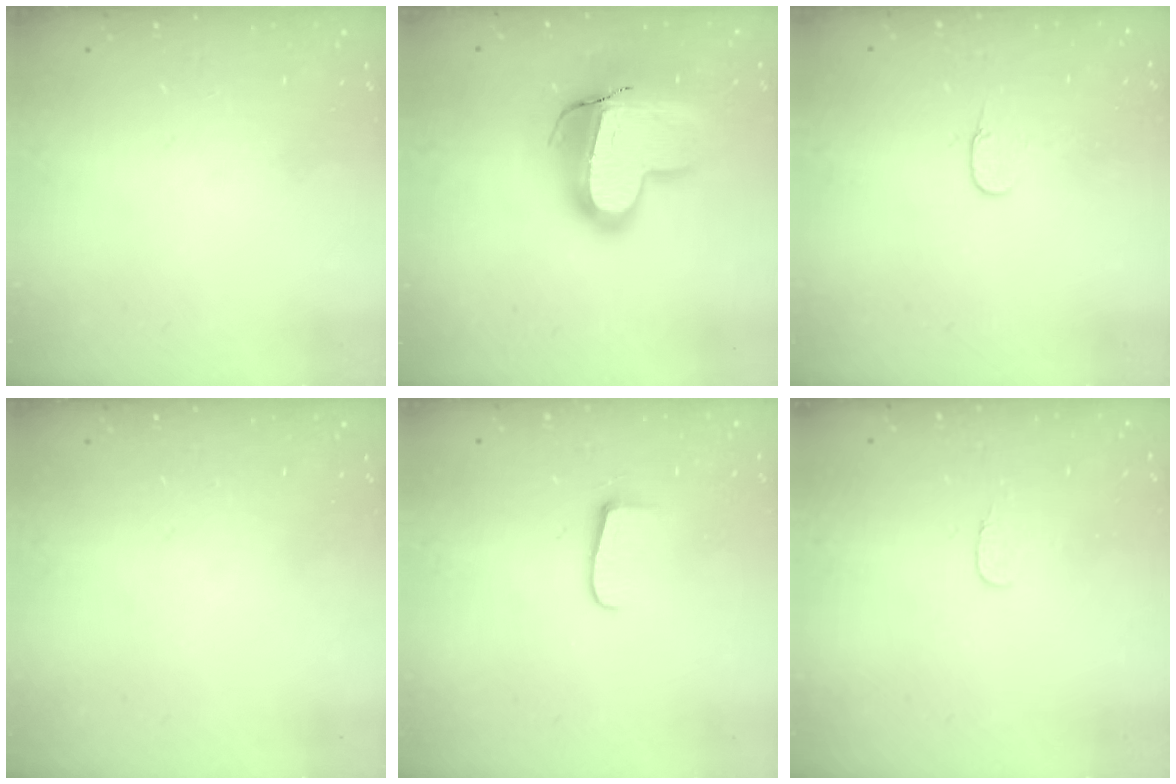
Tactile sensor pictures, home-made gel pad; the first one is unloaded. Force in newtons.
{"total": 16.9, "press": 16.8, "slide": 1.4}
{"total": 3.8, "press": 3.8, "slide": 0.4}
{"total": 0.0}
{"total": 6.2, "press": 6.1, "slide": 0.7}
{"total": 4.3, "press": 4.3, "slide": 0.3}